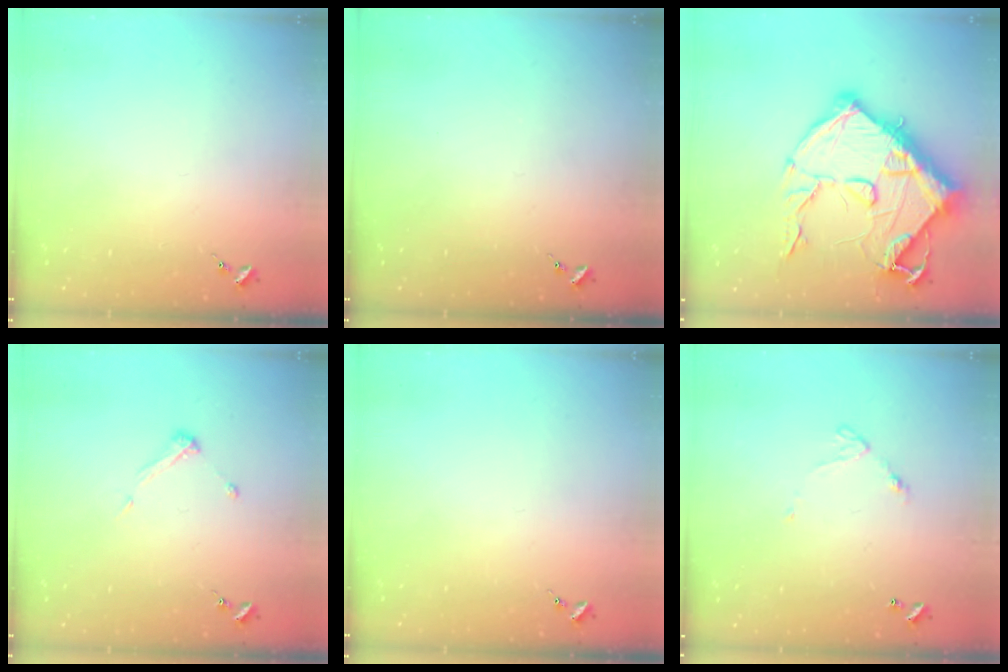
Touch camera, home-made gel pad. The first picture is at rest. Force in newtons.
{"total": 0.0}
{"total": 22.3, "press": 22.2, "slide": 1.4}
{"total": 4.3, "press": 4.3, "slide": 0.2}
{"total": 0.0}
{"total": 4.5, "press": 4.5, "slide": 0.3}